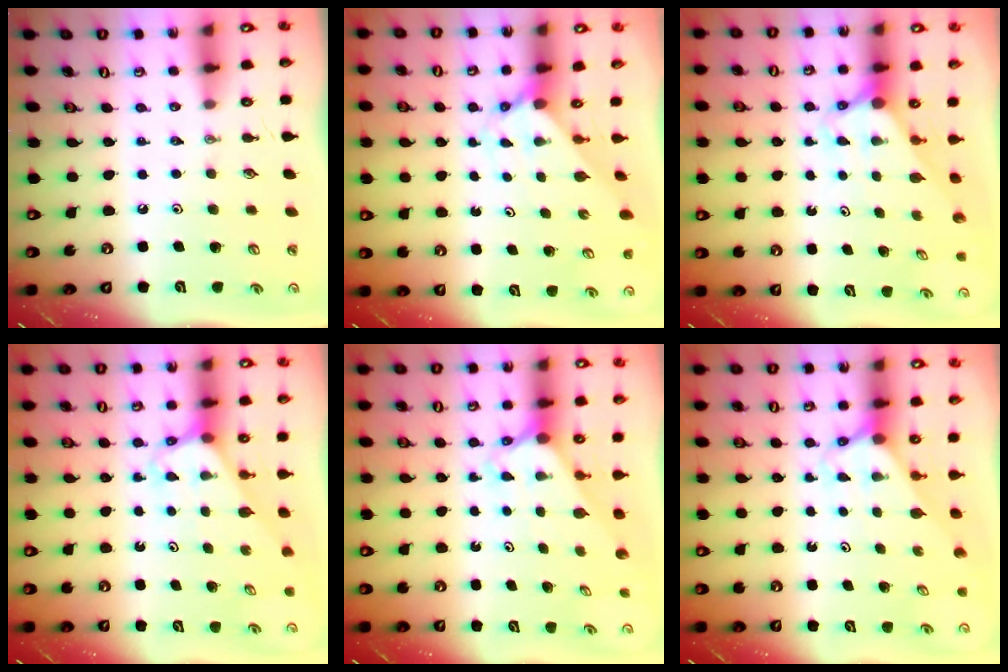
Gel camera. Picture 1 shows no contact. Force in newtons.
{"total": 2.0, "press": 2.0, "slide": 0.2}
{"total": 2.7, "press": 2.7, "slide": 0.0}
{"total": 3.1, "press": 3.1, "slide": 0.2}
{"total": 2.2, "press": 2.2, "slide": 0.2}
{"total": 2.4, "press": 2.4, "slide": 0.1}